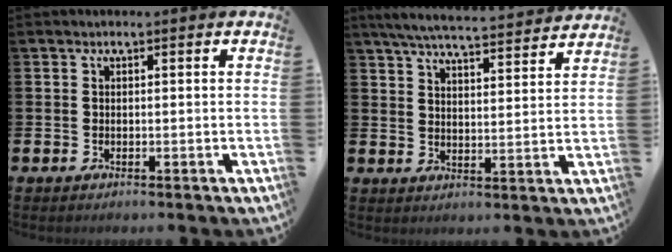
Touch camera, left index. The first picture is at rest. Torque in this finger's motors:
{"motor_torque": [0.63, -0.88, 0.07, 0.07]}